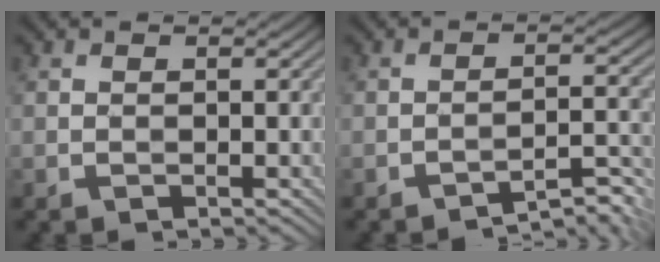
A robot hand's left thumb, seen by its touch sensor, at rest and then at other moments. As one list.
[{"total": 4.1, "force": [-3.6, 0.3, 2.1], "torque": [-0.028, 0.016, -0.054]}]